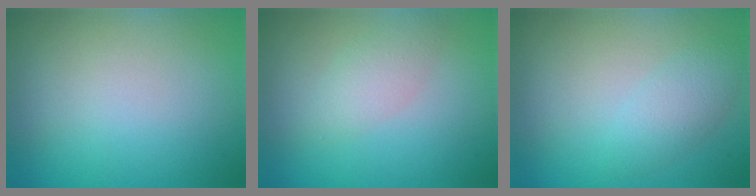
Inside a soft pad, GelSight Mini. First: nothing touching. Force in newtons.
{"total": 2.0, "press": 2.0, "slide": 0.1}
{"total": 2.3, "press": 2.3, "slide": 0.1}